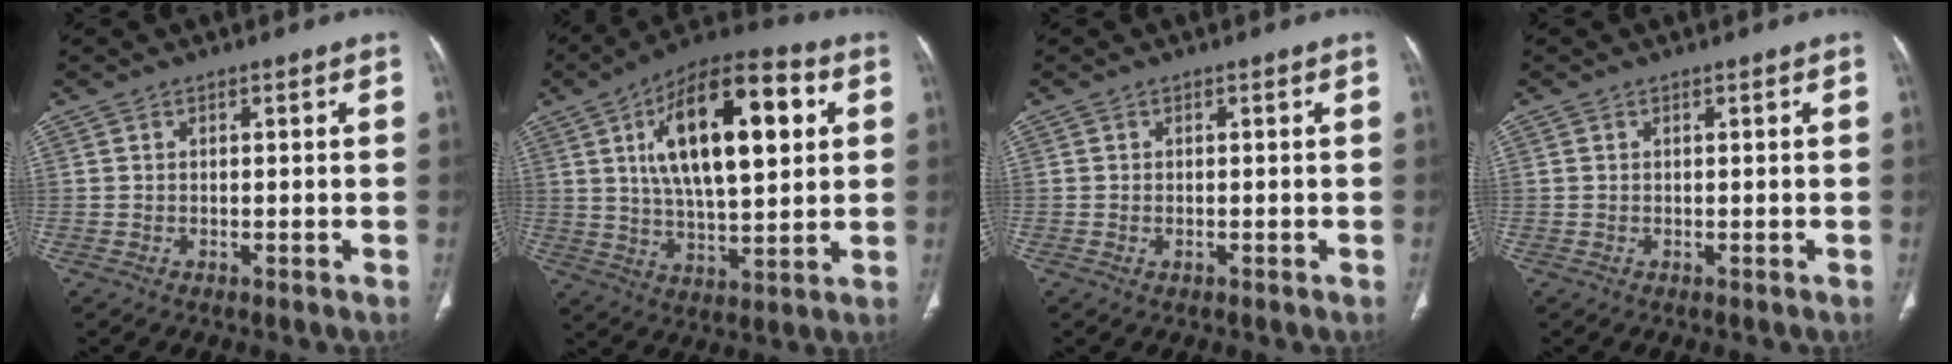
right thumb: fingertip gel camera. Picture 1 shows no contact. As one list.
[{"total": 22.0, "force": [6.1, 9.4, 19.0], "torque": [-0.283, 0.000, 0.093]}, {"total": 0.6, "force": [-0.2, 0.4, 0.4], "torque": [-0.011, 0.003, -0.001]}, {"total": 0.0}]